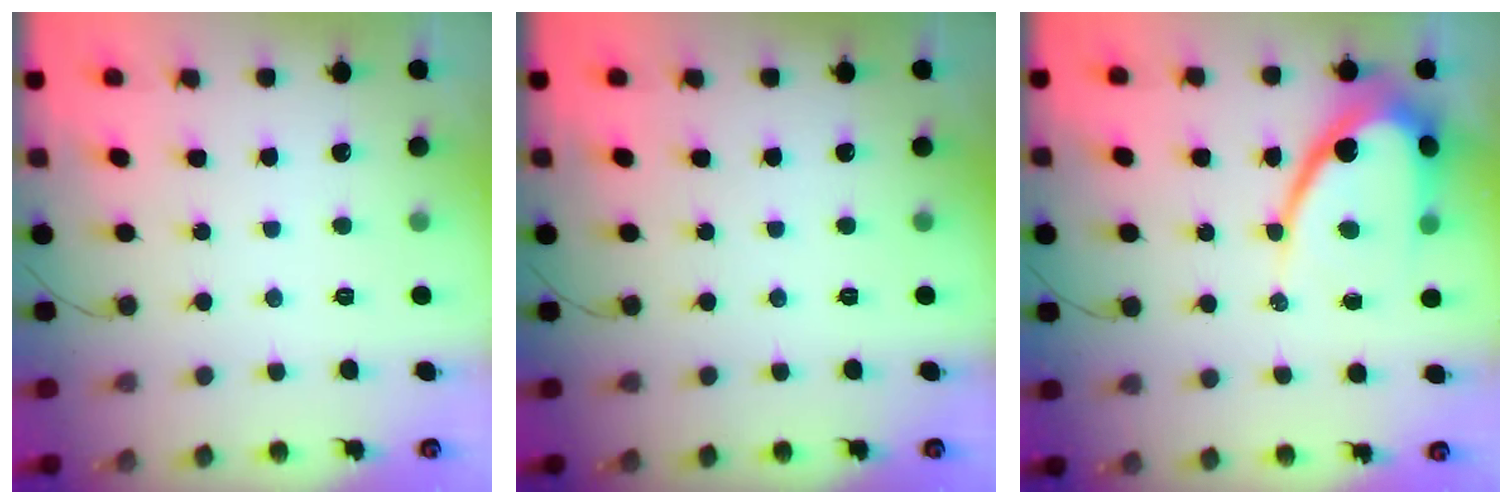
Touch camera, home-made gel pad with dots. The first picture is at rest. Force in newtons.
{"total": 0.0}
{"total": 12.3, "press": 12.3, "slide": 1.0}